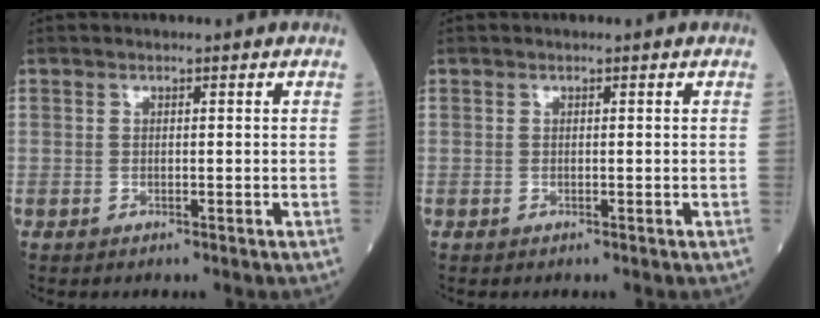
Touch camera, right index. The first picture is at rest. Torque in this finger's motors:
{"motor_torque": [0.00, 0.00, 0.00, 0.00]}